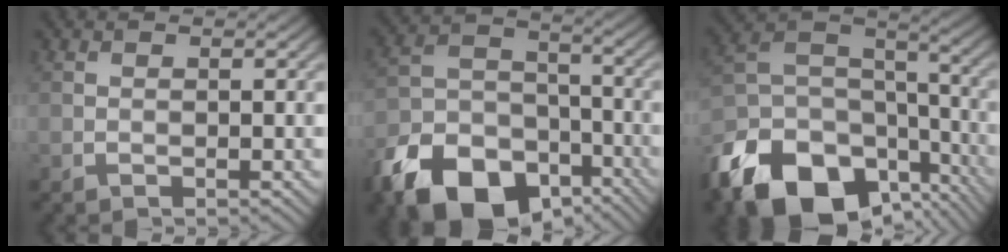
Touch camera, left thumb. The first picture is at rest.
{"total": 15.5, "force": [-9.7, 9.3, 7.7], "torque": [-0.189, -0.037, -0.178]}
{"total": 18.9, "force": [-11.4, 11.4, 9.8], "torque": [-0.251, -0.053, -0.179]}